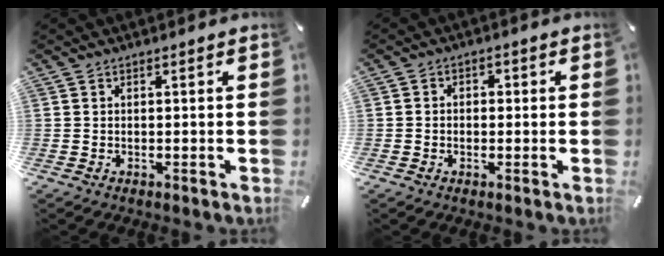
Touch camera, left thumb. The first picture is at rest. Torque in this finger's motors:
{"motor_torque": [-0.03, -0.01, -0.09, -0.05, 0.01]}